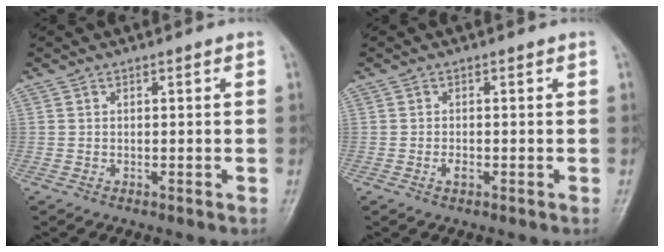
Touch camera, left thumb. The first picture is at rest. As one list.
[{"total": 1.2, "force": [-0.5, 0.7, 0.9], "torque": [-0.016, 0.000, -0.009]}]